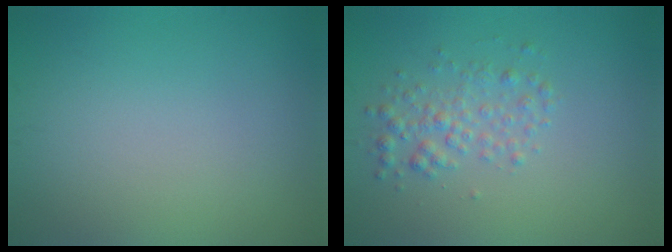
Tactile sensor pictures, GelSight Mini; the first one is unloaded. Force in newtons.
{"total": 2.3, "press": 2.3, "slide": 0.1}